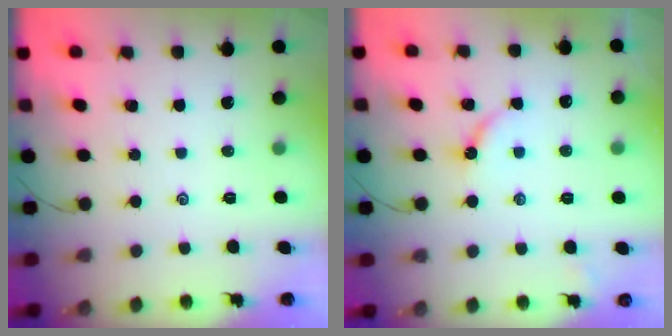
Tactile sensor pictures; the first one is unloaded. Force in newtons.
{"total": 5.1, "press": 5.0, "slide": 0.7}